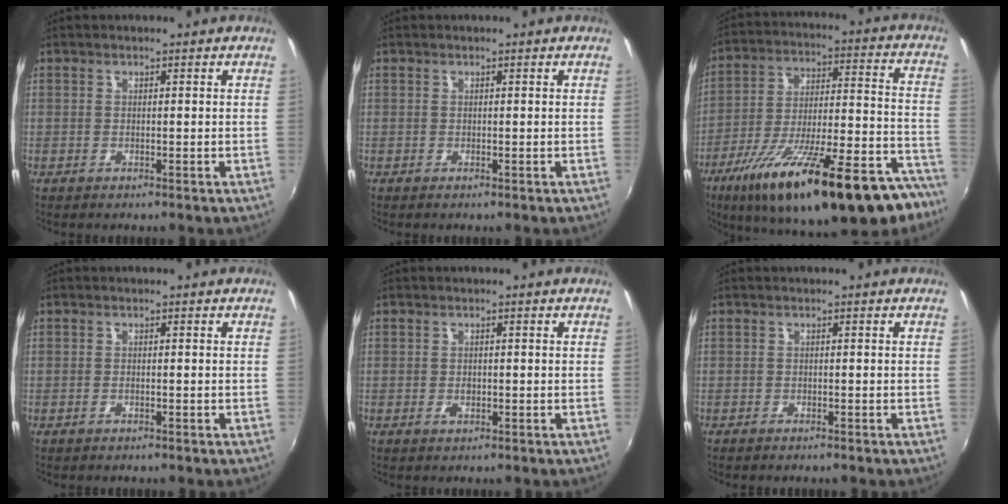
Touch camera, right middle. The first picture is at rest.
{"total": 0.0}
{"total": 32.3, "force": [-22.8, 8.6, 21.3], "torque": [-0.318, -0.038, -0.329]}
{"total": 0.7, "force": [-0.6, 0.2, 0.4], "torque": [-0.008, 0.000, -0.012]}
{"total": 0.9, "force": [-0.4, 0.7, 0.3], "torque": [-0.005, -0.002, -0.007]}
{"total": 0.9, "force": [-0.8, 0.3, 0.3], "torque": [-0.010, -0.002, -0.015]}